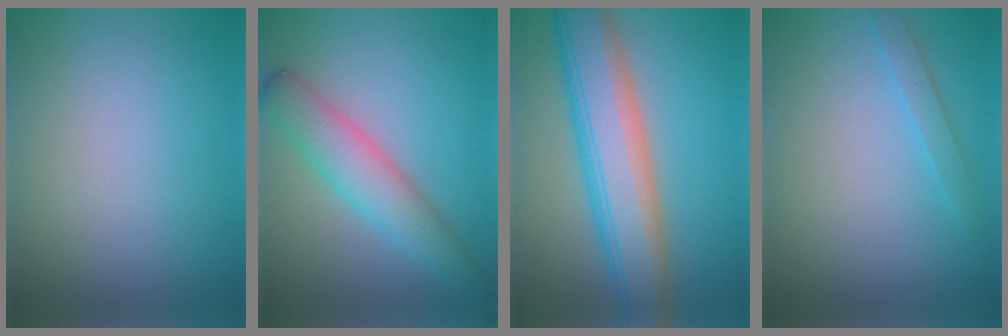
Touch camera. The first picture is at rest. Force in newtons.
{"total": 4.9, "press": 4.9, "slide": 0.3}
{"total": 8.7, "press": 8.6, "slide": 0.5}
{"total": 1.3, "press": 1.3, "slide": 0.1}